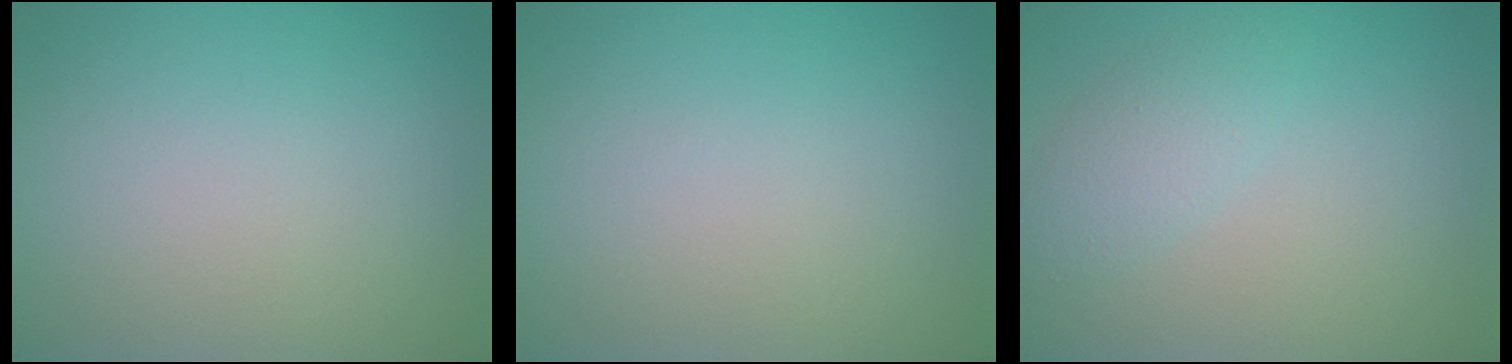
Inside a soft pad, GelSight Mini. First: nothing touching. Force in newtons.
{"total": 0.0}
{"total": 2.3, "press": 2.3, "slide": 0.1}